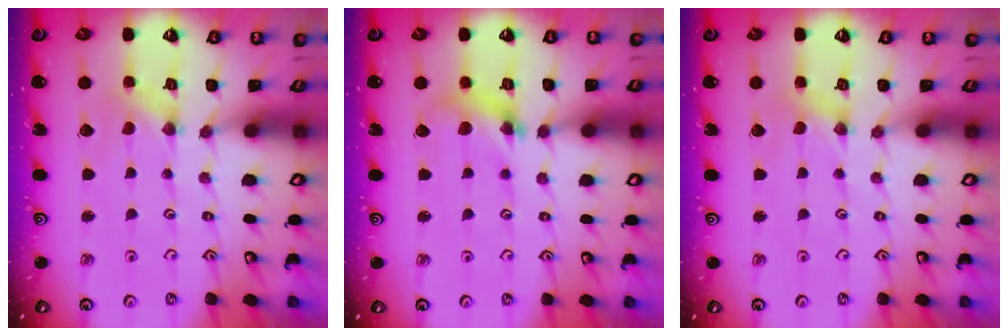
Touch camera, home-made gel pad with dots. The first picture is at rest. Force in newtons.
{"total": 10.4, "press": 10.3, "slide": 1.3}
{"total": 0.8, "press": 0.8, "slide": 0.2}